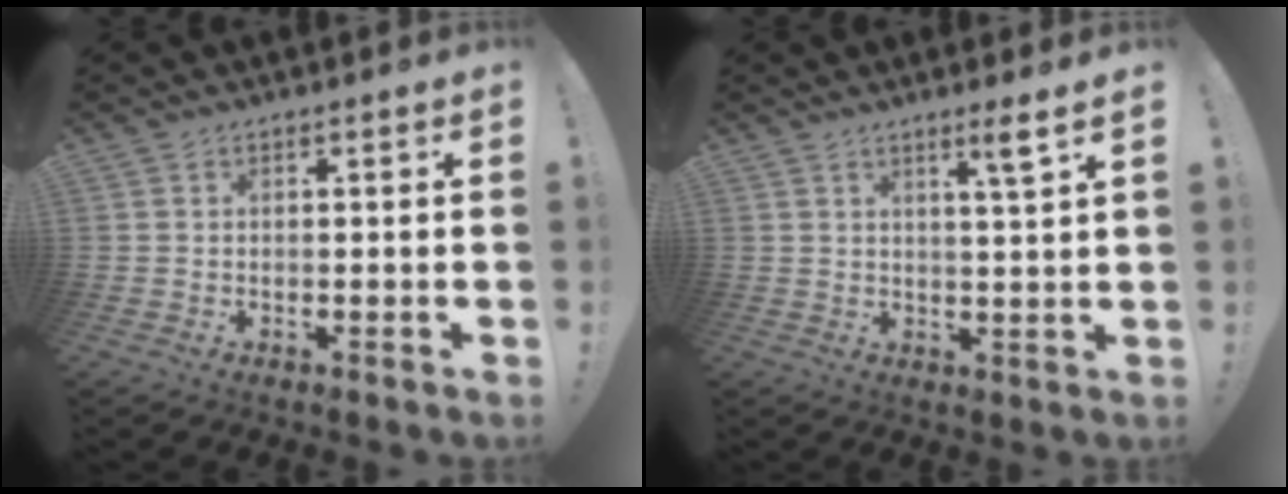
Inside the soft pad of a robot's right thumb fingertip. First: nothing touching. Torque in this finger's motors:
{"motor_torque": [0.08, -0.05, 0.08, 0.01, 0.01]}